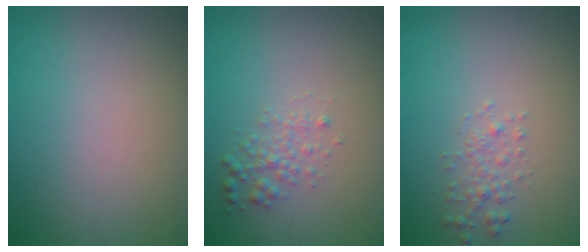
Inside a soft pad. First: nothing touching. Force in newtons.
{"total": 1.7, "press": 1.7, "slide": 0.0}
{"total": 1.4, "press": 1.4, "slide": 0.0}